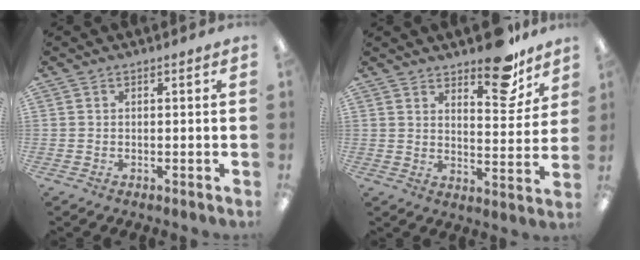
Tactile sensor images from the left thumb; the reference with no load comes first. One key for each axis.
{"total": 12.9, "fx": 9.7, "fy": 5.2, "fz": 6.7, "tx": -0.062, "ty": -0.071, "tz": 0.163}